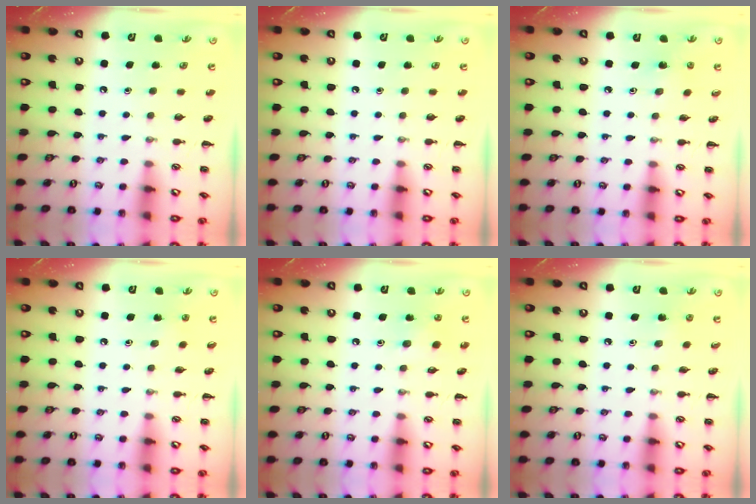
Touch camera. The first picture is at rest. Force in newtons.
{"total": 0.0}
{"total": 2.6, "press": 2.4, "slide": 0.8}
{"total": 3.9, "press": 3.7, "slide": 1.0}
{"total": 4.3, "press": 4.1, "slide": 1.3}
{"total": 2.7, "press": 2.6, "slide": 1.0}